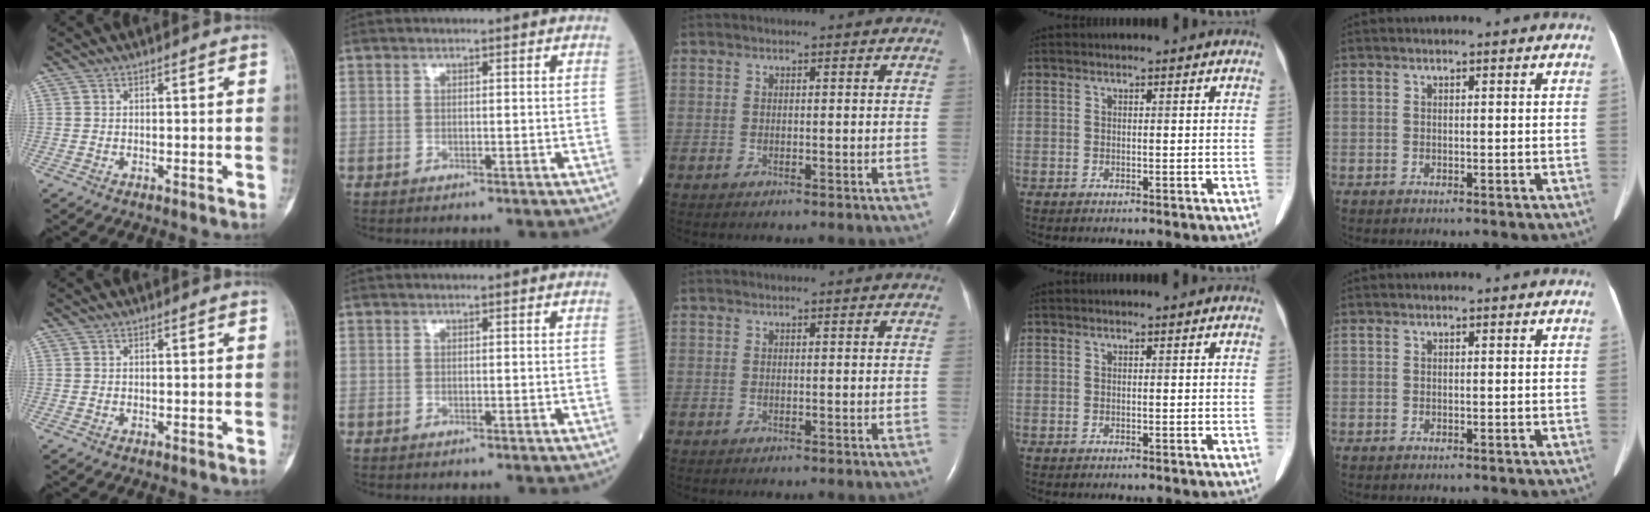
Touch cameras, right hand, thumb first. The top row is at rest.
{}